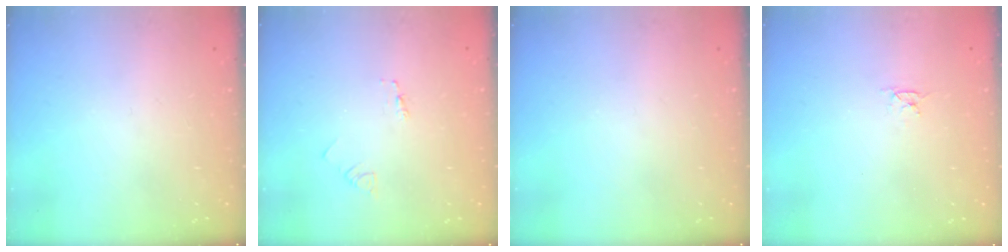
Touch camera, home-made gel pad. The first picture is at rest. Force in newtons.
{"total": 1.8, "press": 1.8, "slide": 0.2}
{"total": 0.0}
{"total": 2.8, "press": 2.8, "slide": 0.3}